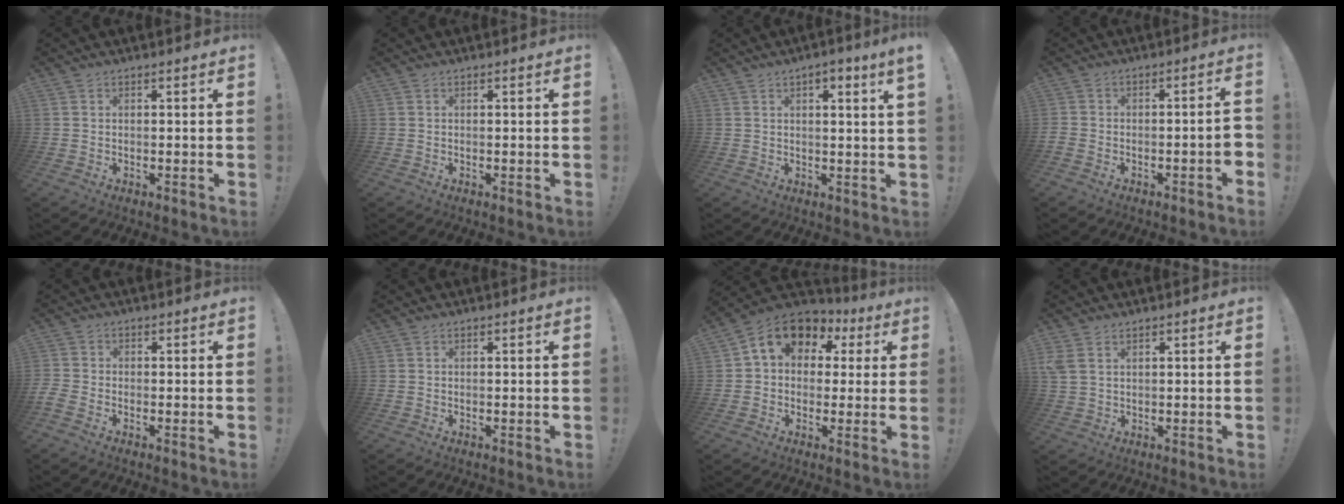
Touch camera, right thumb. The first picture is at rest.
{"total": 0.0}
{"total": 3.5, "force": [1.6, -0.4, 3.1], "torque": [-0.047, -0.007, 0.021]}
{"total": 4.3, "force": [-2.4, 1.1, 3.5], "torque": [-0.050, 0.007, -0.039]}
{"total": 2.5, "force": [-1.6, 1.4, 1.4], "torque": [-0.040, -0.003, -0.032]}
{"total": 0.0}
{"total": 11.6, "force": [4.8, 8.3, 6.5], "torque": [-0.102, -0.016, 0.090]}
{"total": 3.6, "force": [2.0, 1.9, 2.3], "torque": [-0.052, 0.000, 0.041]}